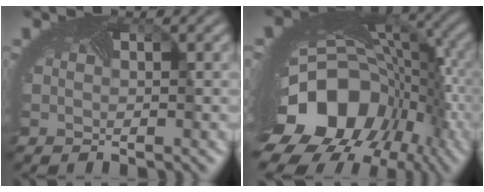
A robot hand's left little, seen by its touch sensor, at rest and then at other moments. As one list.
[{"total": 17.5, "force": [-6.4, 12.6, 10.2], "torque": [-0.215, -0.046, -0.092]}]